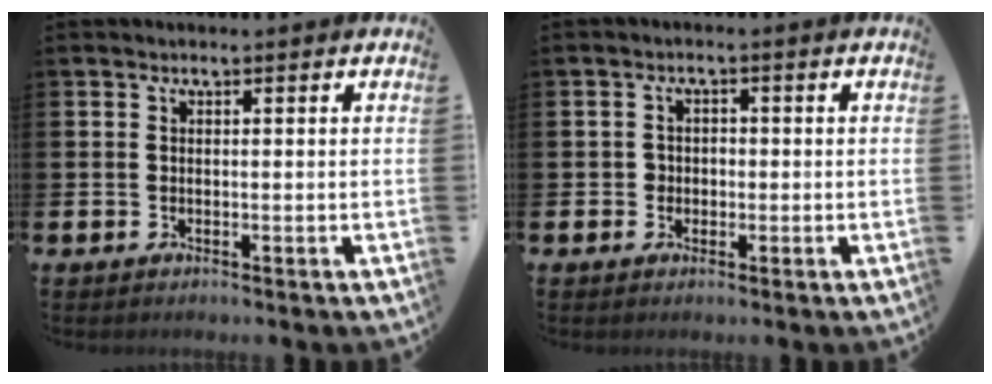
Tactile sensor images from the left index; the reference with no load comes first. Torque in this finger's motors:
{"motor_torque": [-0.11, -0.02, -0.03, -0.01]}